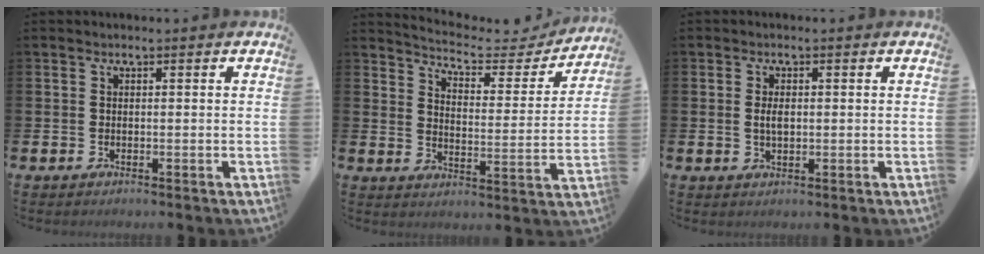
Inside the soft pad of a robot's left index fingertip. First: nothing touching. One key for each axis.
{"total": 5.7, "fx": 5.3, "fy": 1.4, "fz": 1.5, "tx": -0.053, "ty": -0.041, "tz": 0.084}
{"total": 2.0, "fx": 0.2, "fy": 1.0, "fz": 1.7, "tx": -0.028, "ty": 0.003, "tz": 0.000}